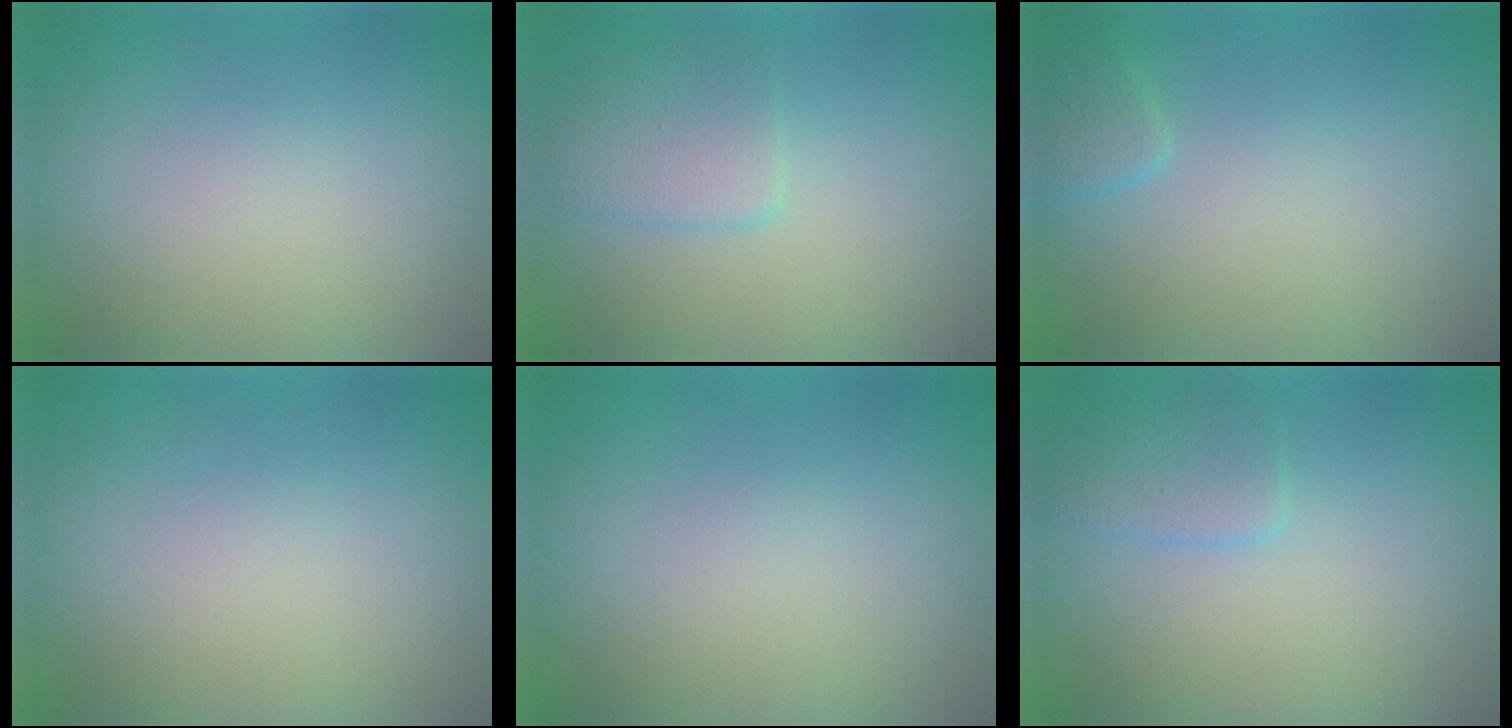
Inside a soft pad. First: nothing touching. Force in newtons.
{"total": 2.4, "press": 2.4, "slide": 0.2}
{"total": 1.4, "press": 1.4, "slide": 0.1}
{"total": 0.0}
{"total": 0.0}
{"total": 2.0, "press": 2.0, "slide": 0.1}